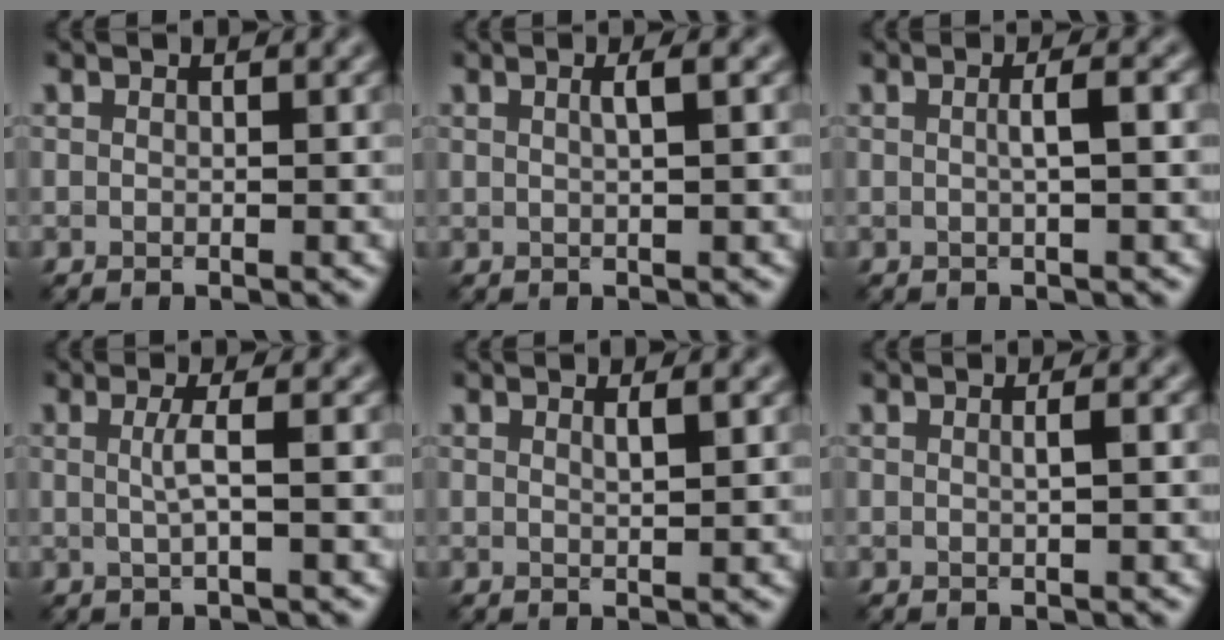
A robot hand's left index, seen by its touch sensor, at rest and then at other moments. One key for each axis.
{"total": 1.8, "fx": 0.5, "fy": 0.6, "fz": 1.6, "tx": -0.020, "ty": 0.004, "tz": 0.001}
{"total": 2.0, "fx": 0.1, "fy": 0.5, "fz": 1.9, "tx": -0.028, "ty": 0.005, "tz": -0.003}
{"total": 1.8, "fx": 0.1, "fy": 0.4, "fz": 1.8, "tx": -0.038, "ty": 0.001, "tz": -0.002}
{"total": 1.1, "fx": 0.6, "fy": 0.3, "fz": 0.9, "tx": -0.005, "ty": 0.000, "tz": 0.008}
{"total": 1.1, "fx": 0.1, "fy": 0.3, "fz": 1.0, "tx": -0.012, "ty": 0.002, "tz": -0.004}